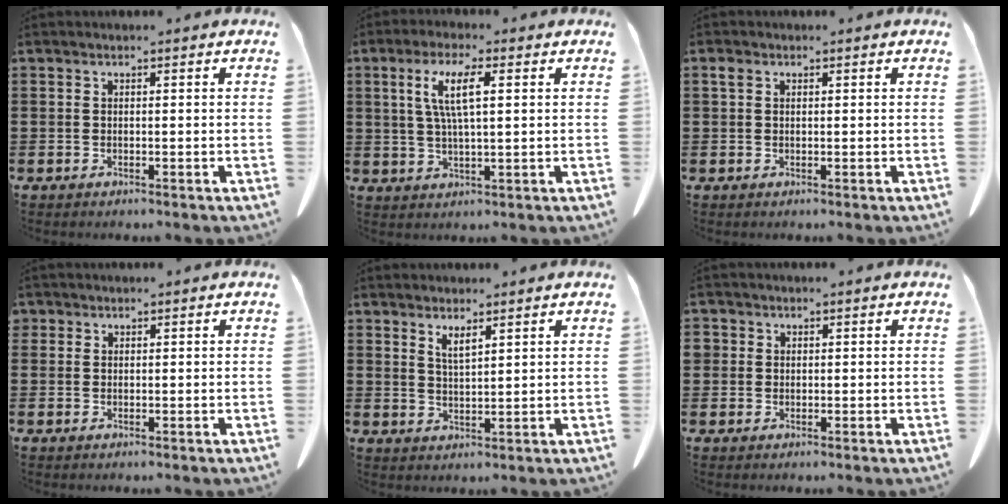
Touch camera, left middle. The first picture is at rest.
{"total": 6.4, "force": [1.9, 1.4, 5.9], "torque": [-0.120, 0.007, 0.030]}
{"total": 1.2, "force": [0.5, 0.8, 0.7], "torque": [-0.019, 0.003, 0.009]}
{"total": 0.8, "force": [0.6, 0.6, 0.1], "torque": [-0.004, 0.003, 0.011]}
{"total": 2.7, "force": [2.1, 0.4, 1.6], "torque": [-0.036, 0.001, 0.038]}
{"total": 1.2, "force": [0.6, 1.0, 0.1], "torque": [-0.007, 0.003, 0.014]}